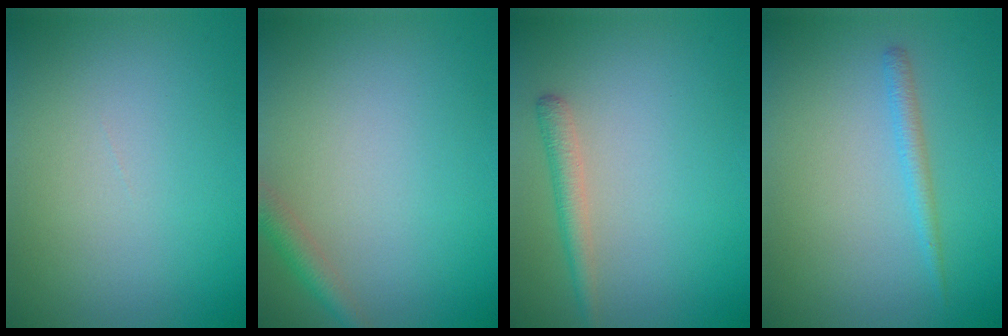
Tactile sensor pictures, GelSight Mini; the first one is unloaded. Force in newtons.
{"total": 1.9, "press": 1.9, "slide": 0.1}
{"total": 1.9, "press": 1.9, "slide": 0.1}
{"total": 1.5, "press": 1.5, "slide": 0.0}